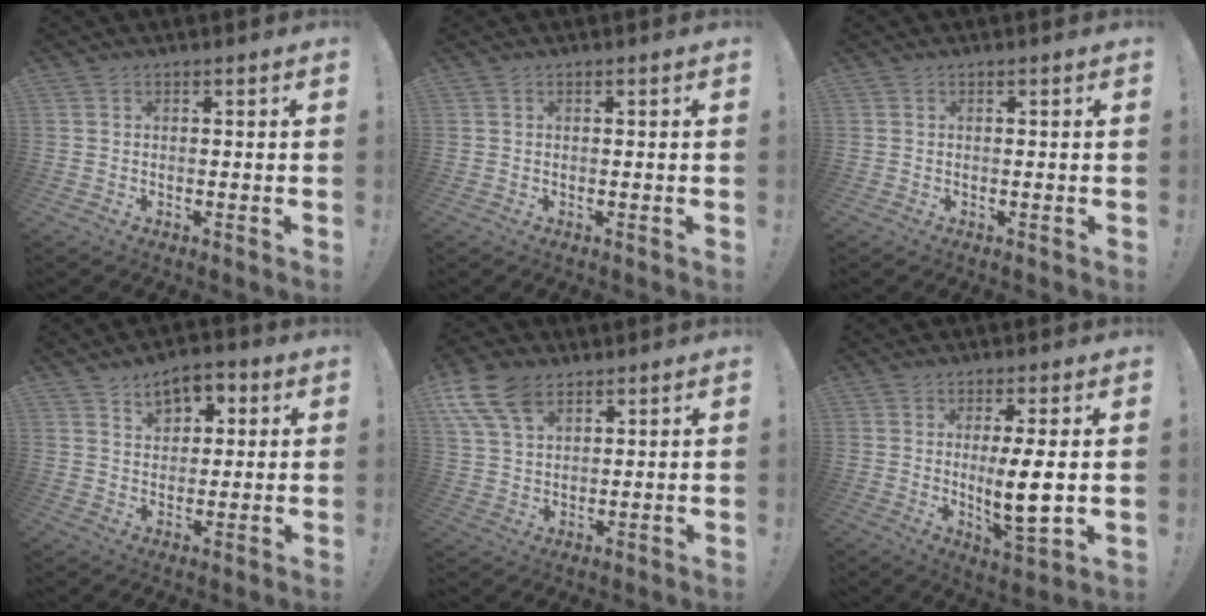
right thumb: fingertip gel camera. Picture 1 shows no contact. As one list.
[{"total": 0.0}, {"total": 0.0}, {"total": 8.1, "force": [4.3, 5.7, 3.8], "torque": [-0.044, -0.018, 0.078]}, {"total": 12.5, "force": [7.2, 7.5, 7.0], "torque": [-0.134, -0.028, 0.141]}, {"total": 10.0, "force": [0.9, 1.5, 9.8], "torque": [-0.165, -0.018, 0.012]}]